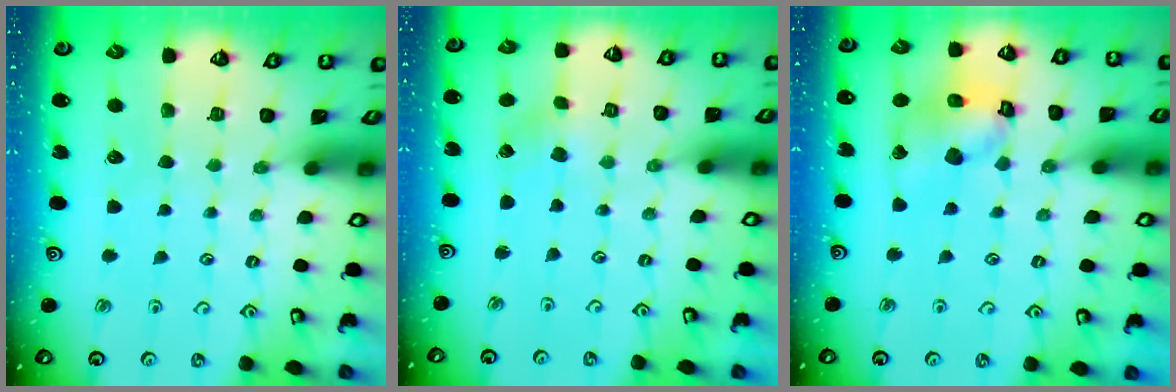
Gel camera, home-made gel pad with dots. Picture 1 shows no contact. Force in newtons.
{"total": 0.0}
{"total": 14.1, "press": 13.9, "slide": 1.9}